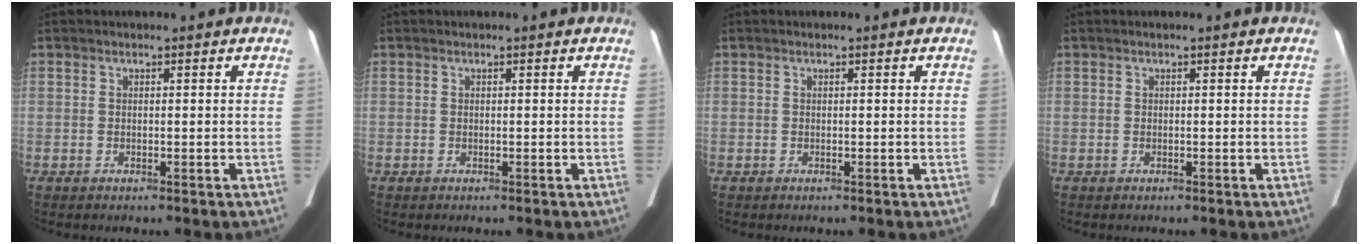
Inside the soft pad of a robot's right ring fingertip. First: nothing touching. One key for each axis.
{"total": 0.0}
{"total": 0.0}
{"total": 0.0}